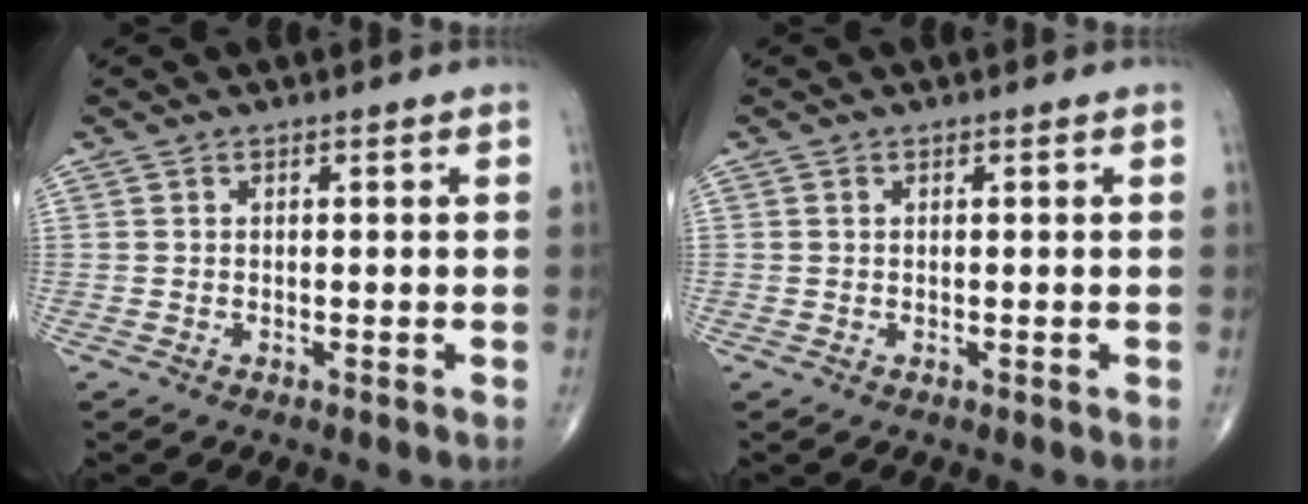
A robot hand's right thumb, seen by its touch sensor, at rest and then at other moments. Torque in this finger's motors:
{"motor_torque": [-0.17, -0.18, 0.17, 0.09, -0.02]}